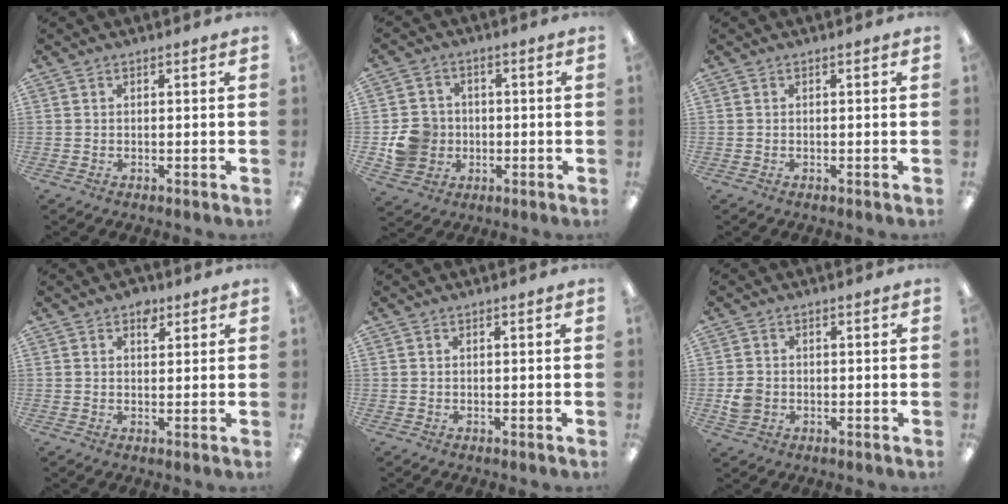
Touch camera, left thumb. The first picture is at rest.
{"total": 8.8, "force": [-1.1, 8.4, 2.7], "torque": [-0.057, 0.013, -0.014]}
{"total": 0.0}
{"total": 3.6, "force": [2.1, 2.1, 2.0], "torque": [-0.010, -0.008, 0.030]}
{"total": 0.0}
{"total": 3.6, "force": [-0.7, 3.1, 1.7], "torque": [-0.020, 0.004, -0.014]}